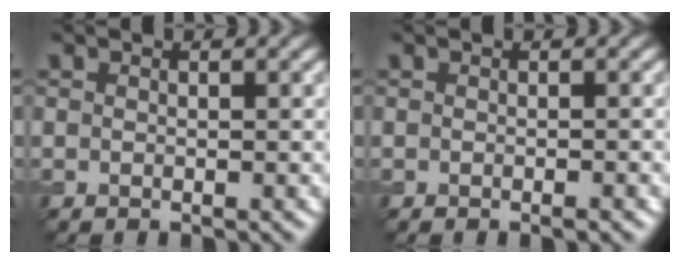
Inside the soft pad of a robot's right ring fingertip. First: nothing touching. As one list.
[{"total": 0.8, "force": [-0.4, 0.1, 0.7], "torque": [-0.007, -0.001, -0.008]}]